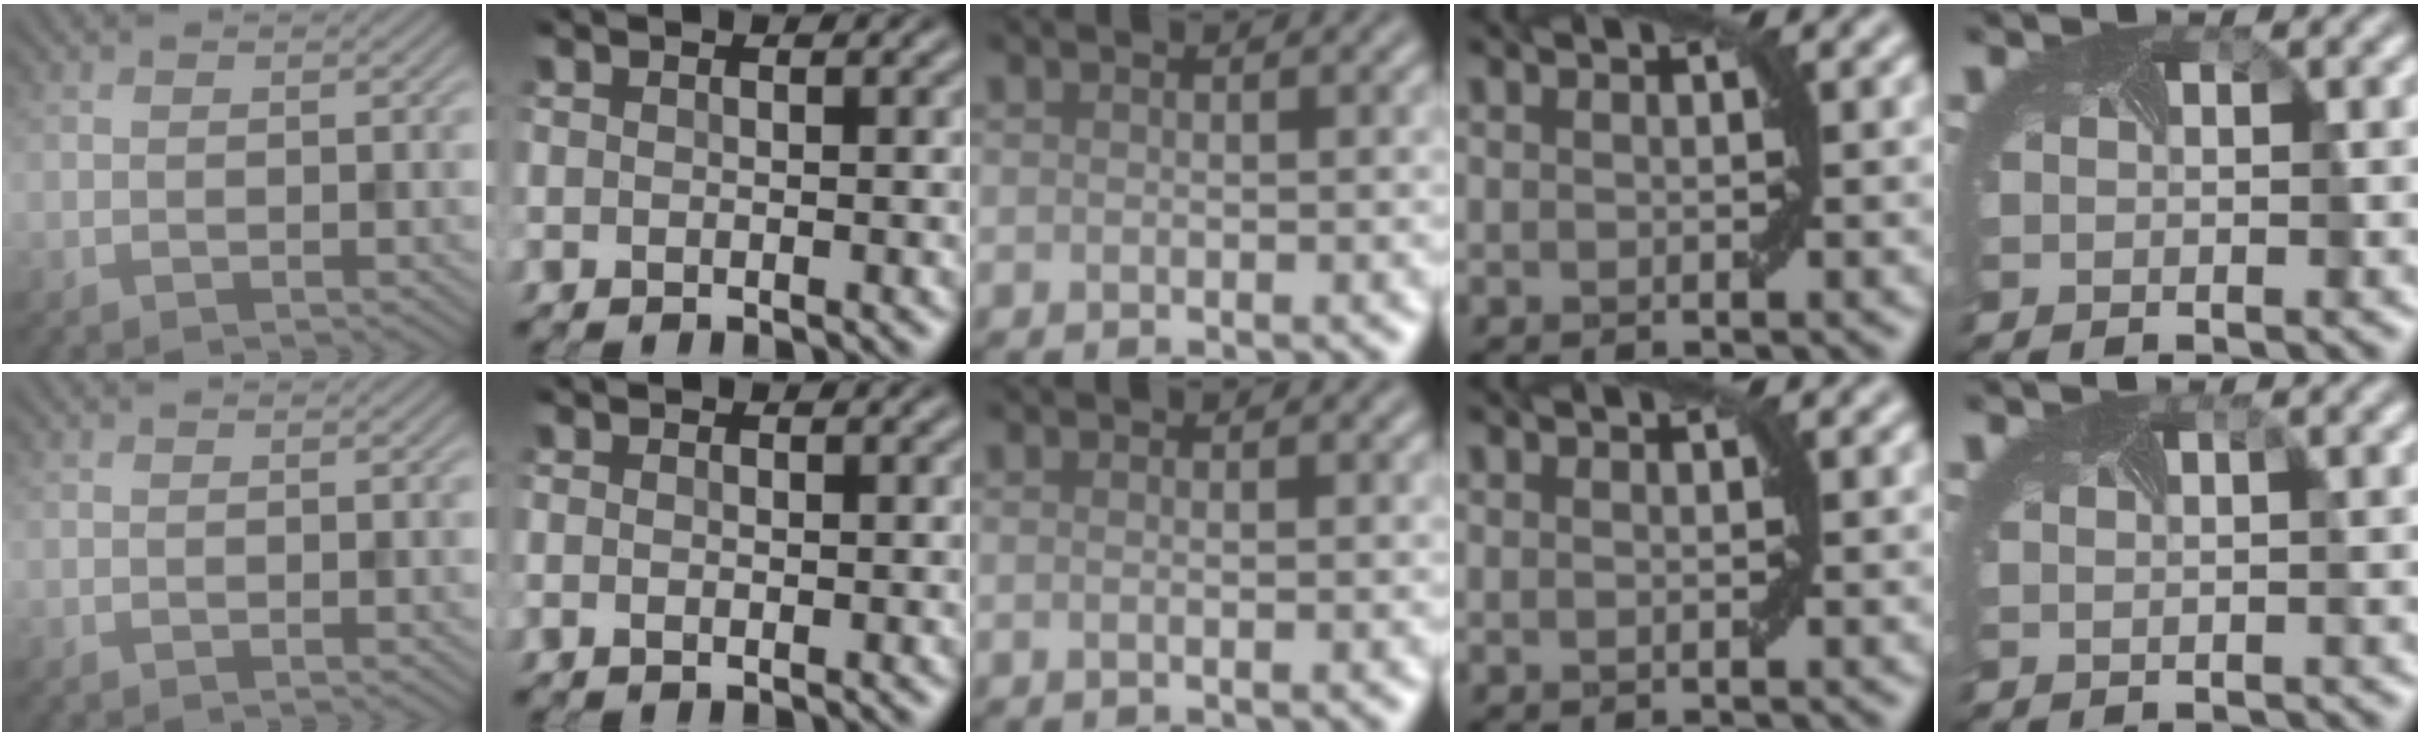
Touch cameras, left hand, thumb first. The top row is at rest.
{"index": {"total": 0.6, "force": [0.0, 0.4, 0.5], "torque": [-0.012, 0.002, -0.002]}, "middle": {"total": 0.5, "force": [0.0, 0.0, 0.5], "torque": [-0.007, -0.002, -0.001]}, "little": {"total": 1.0, "force": [0.6, 0.3, 0.7], "torque": [-0.013, 0.010, 0.011]}}